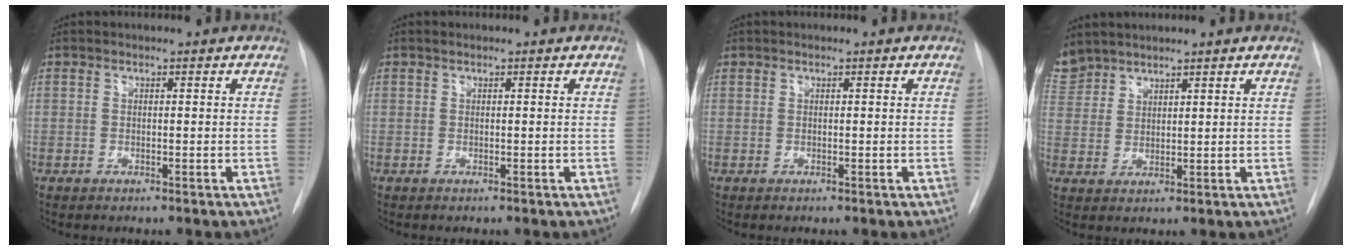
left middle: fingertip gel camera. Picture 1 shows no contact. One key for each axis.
{"total": 0.0}
{"total": 0.0}
{"total": 5.5, "fx": 5.1, "fy": 2.0, "fz": 0.4, "tx": -0.016, "ty": 0.011, "tz": 0.109}